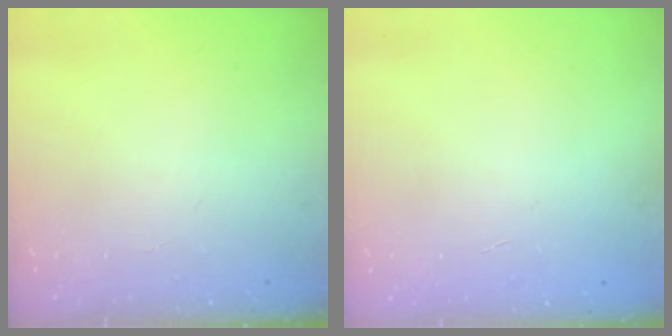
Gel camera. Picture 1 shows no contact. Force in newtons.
{"total": 0.0}